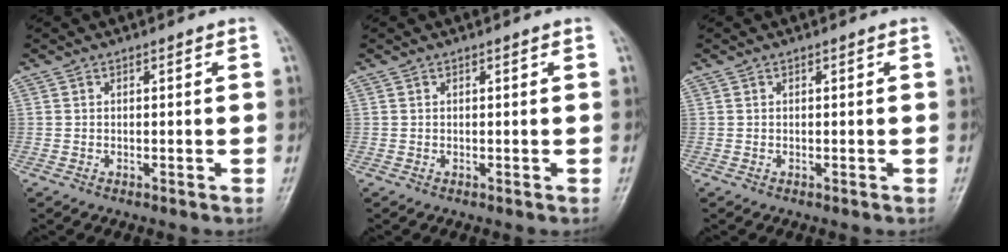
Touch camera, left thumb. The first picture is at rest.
{"total": 0.0}
{"total": 0.0}